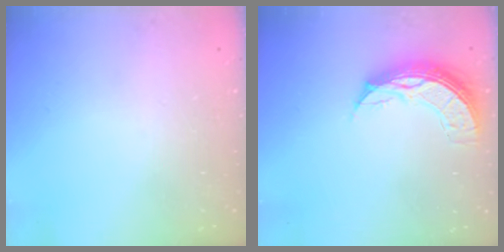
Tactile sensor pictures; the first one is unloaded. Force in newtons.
{"total": 9.2, "press": 9.2, "slide": 0.7}